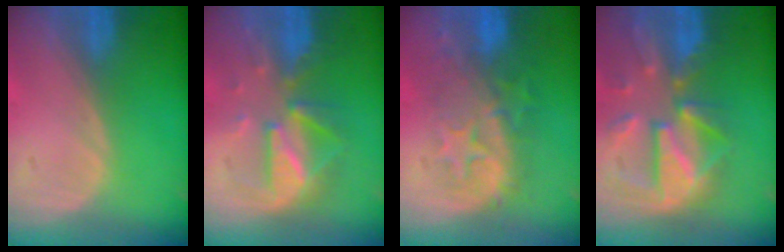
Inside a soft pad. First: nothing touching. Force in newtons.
{"total": 8.1, "press": 8.0, "slide": 1.4}
{"total": 9.3, "press": 8.9, "slide": 2.8}
{"total": 12.2, "press": 10.6, "slide": 5.9}